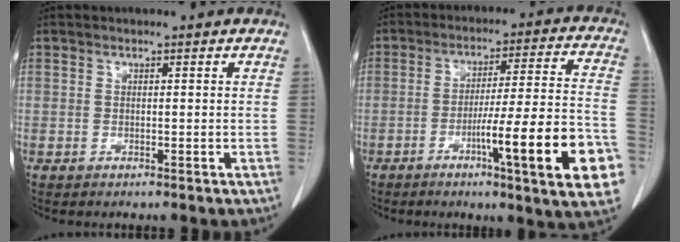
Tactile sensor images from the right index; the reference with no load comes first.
{"total": 18.4, "force": [-6.9, 0.4, 17.0], "torque": [-0.197, -0.001, -0.096]}